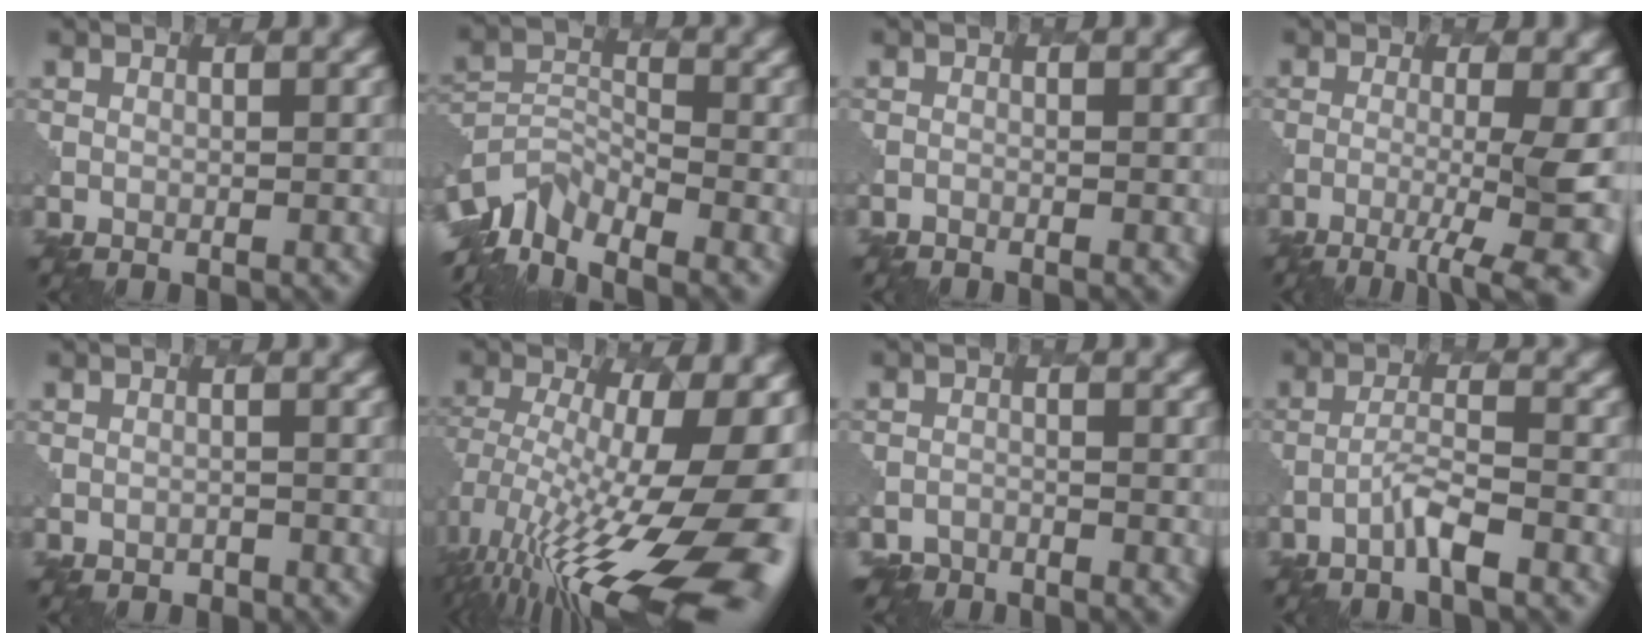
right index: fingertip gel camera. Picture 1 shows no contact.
{"total": 5.7, "force": [-4.5, 2.7, 2.3], "torque": [-0.040, -0.011, -0.100]}
{"total": 1.0, "force": [-1.0, 0.1, 0.2], "torque": [-0.005, 0.004, -0.023]}
{"total": 7.0, "force": [-2.9, 1.6, 6.2], "torque": [-0.093, -0.004, -0.046]}
{"total": 0.7, "force": [-0.6, 0.1, -0.4], "torque": [0.006, -0.002, -0.012]}
{"total": 18.0, "force": [-5.2, 7.0, 15.8], "torque": [-0.265, -0.022, -0.072]}
{"total": 2.2, "force": [-2.1, 0.1, -0.7], "torque": [0.001, -0.001, -0.036]}
{"total": 2.4, "force": [-1.7, 0.0, 1.7], "torque": [-0.039, 0.010, -0.044]}